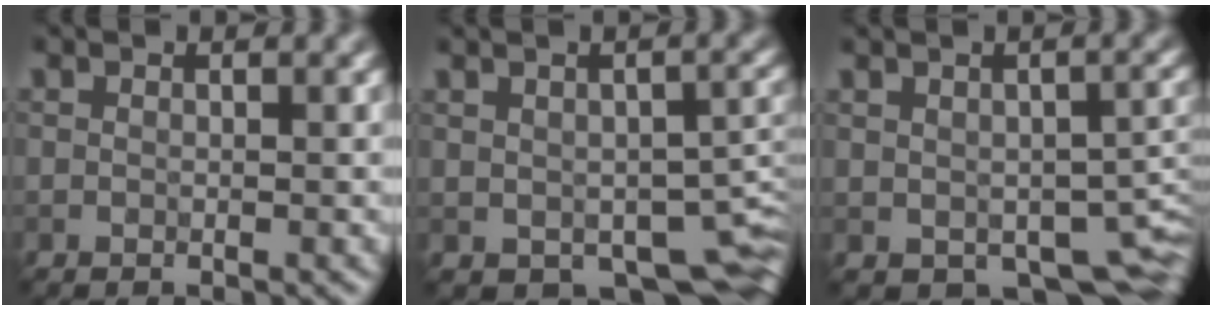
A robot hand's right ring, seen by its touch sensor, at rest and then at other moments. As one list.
[{"total": 6.2, "force": [-3.0, 3.0, 4.6], "torque": [-0.076, -0.019, -0.010]}, {"total": 5.6, "force": [-2.5, 2.8, 4.1], "torque": [-0.070, -0.021, -0.001]}]